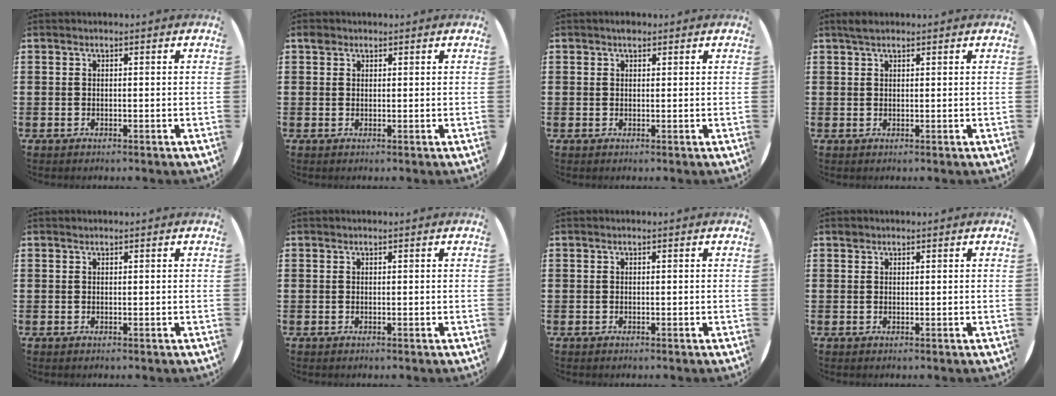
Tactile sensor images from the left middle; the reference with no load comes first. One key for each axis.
{"total": 1.2, "fx": 0.9, "fy": 0.8, "fz": 0.3, "tx": 0.001, "ty": 0.001, "tz": 0.016}
{"total": 0.9, "fx": 0.8, "fy": 0.5, "fz": 0.2, "tx": 0.003, "ty": 0.000, "tz": 0.013}
{"total": 1.6, "fx": 1.3, "fy": 0.6, "fz": 0.7, "tx": -0.008, "ty": 0.002, "tz": 0.023}
{"total": 0.0}
{"total": 0.0}
{"total": 0.0}
{"total": 0.7, "fx": 0.6, "fy": 0.3, "fz": 0.0, "tx": 0.006, "ty": -0.001, "tz": 0.009}